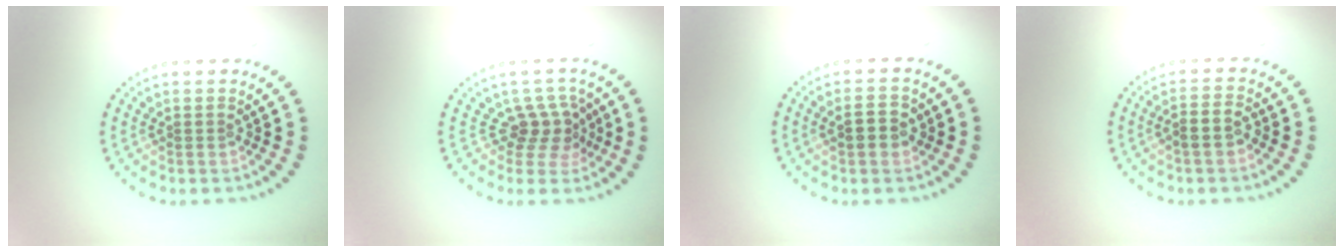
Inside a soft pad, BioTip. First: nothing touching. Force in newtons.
{"total": 2.6, "press": 1.9, "slide": 1.7}
{"total": 2.6, "press": 2.6, "slide": 0.0}
{"total": 2.1, "press": 1.9, "slide": 0.9}